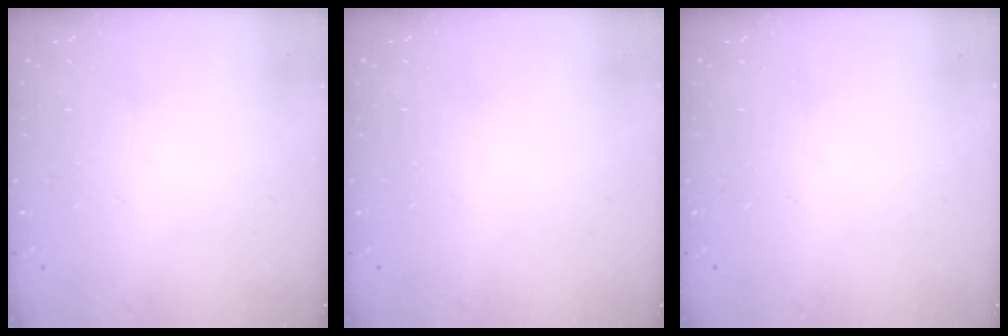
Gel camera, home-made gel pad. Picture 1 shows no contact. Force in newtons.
{"total": 0.0}
{"total": 0.0}